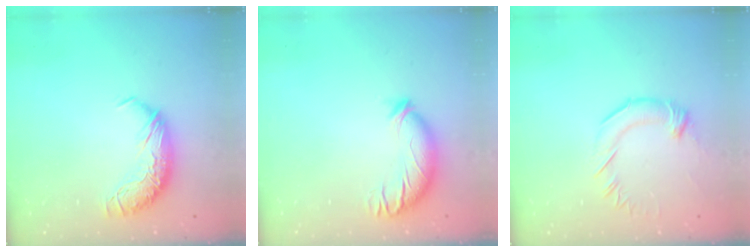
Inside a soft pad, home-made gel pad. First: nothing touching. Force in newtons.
{"total": 3.4, "press": 3.1, "slide": 1.3}
{"total": 2.5, "press": 2.4, "slide": 0.7}